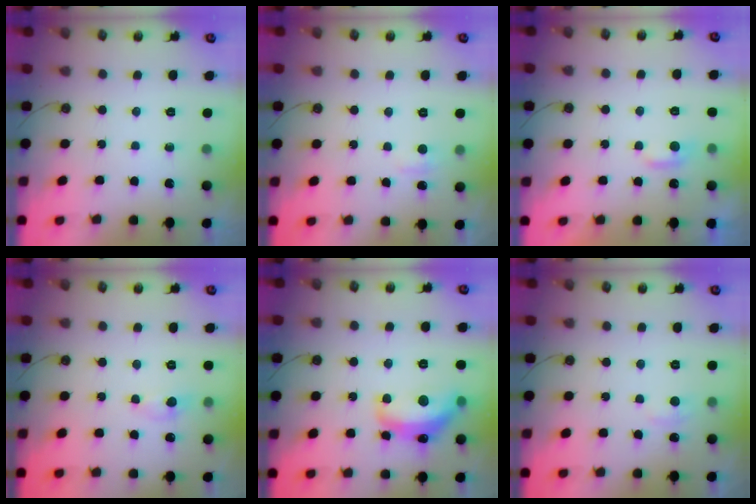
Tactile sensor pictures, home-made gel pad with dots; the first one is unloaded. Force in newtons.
{"total": 1.7, "press": 1.6, "slide": 0.6}
{"total": 0.0}
{"total": 0.9, "press": 0.8, "slide": 0.4}
{"total": 8.3, "press": 8.3, "slide": 1.1}
{"total": 2.6, "press": 2.5, "slide": 0.5}